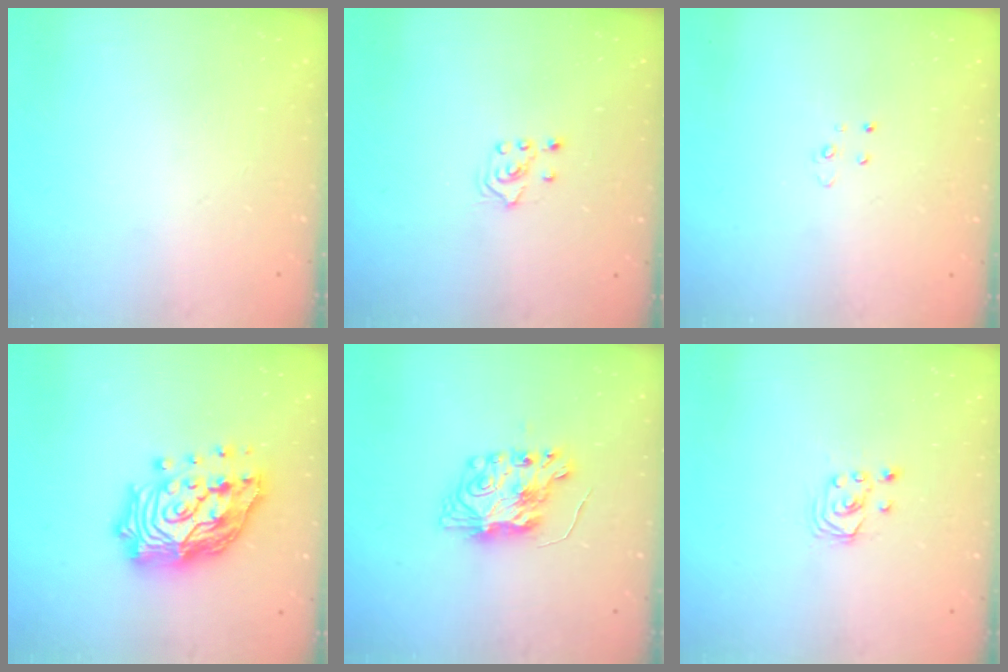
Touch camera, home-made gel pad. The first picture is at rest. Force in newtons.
{"total": 3.3, "press": 3.2, "slide": 0.8}
{"total": 2.6, "press": 2.6, "slide": 0.2}
{"total": 22.7, "press": 22.6, "slide": 1.9}
{"total": 9.1, "press": 9.0, "slide": 0.8}
{"total": 2.9, "press": 2.8, "slide": 0.3}